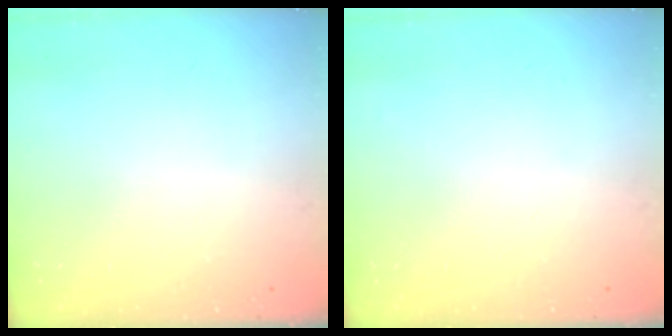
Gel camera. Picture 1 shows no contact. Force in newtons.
{"total": 0.0}